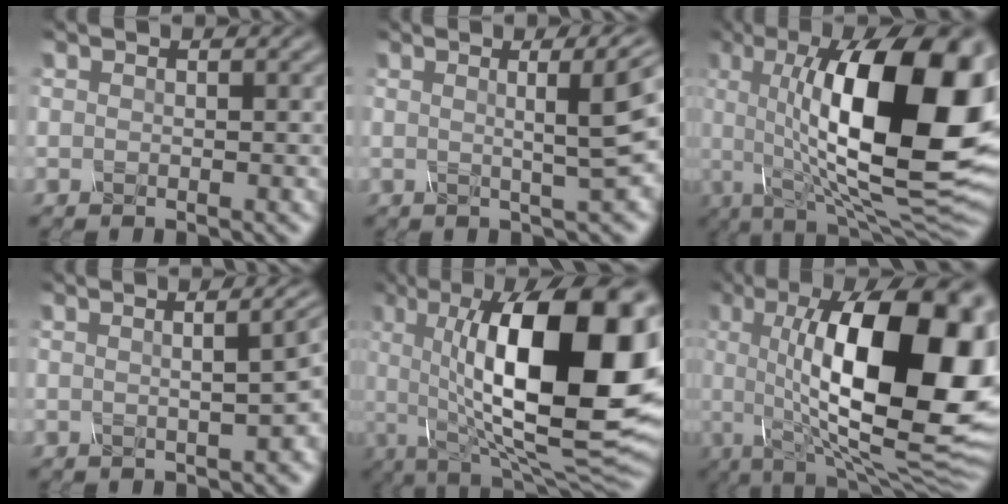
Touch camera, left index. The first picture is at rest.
{"total": 9.4, "force": [2.0, 2.9, 8.7], "torque": [-0.052, 0.034, 0.018]}
{"total": 18.1, "force": [2.6, 6.3, 16.8], "torque": [-0.230, 0.007, 0.036]}
{"total": 6.3, "force": [0.5, 2.5, 5.8], "torque": [-0.029, 0.021, 0.003]}
{"total": 17.8, "force": [2.3, 6.5, 16.5], "torque": [-0.225, 0.006, 0.031]}
{"total": 18.8, "force": [2.7, 6.7, 17.3], "torque": [-0.224, 0.012, 0.041]}